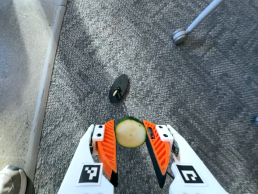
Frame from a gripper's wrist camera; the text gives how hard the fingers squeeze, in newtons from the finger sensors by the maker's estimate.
{"total": 8.3, "left": 7.8, "right": 8.8}